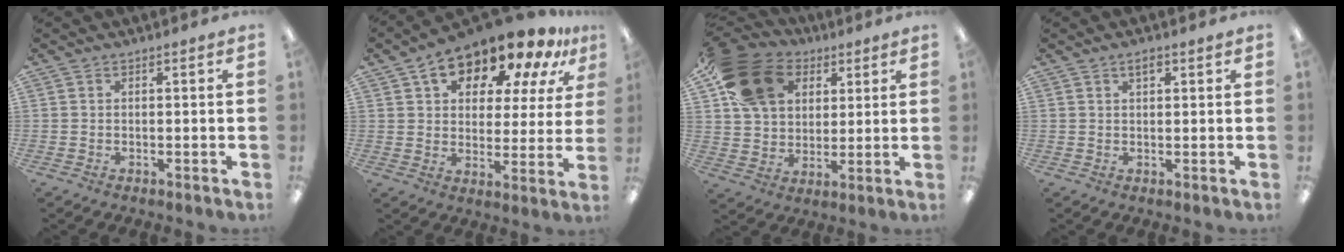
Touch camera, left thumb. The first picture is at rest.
{"total": 16.6, "force": [12.0, 7.4, 8.8], "torque": [-0.144, -0.075, 0.203]}
{"total": 17.4, "force": [8.3, 12.7, 8.6], "torque": [-0.156, -0.021, 0.163]}
{"total": 2.0, "force": [1.2, 0.7, 1.4], "torque": [-0.022, -0.001, 0.019]}